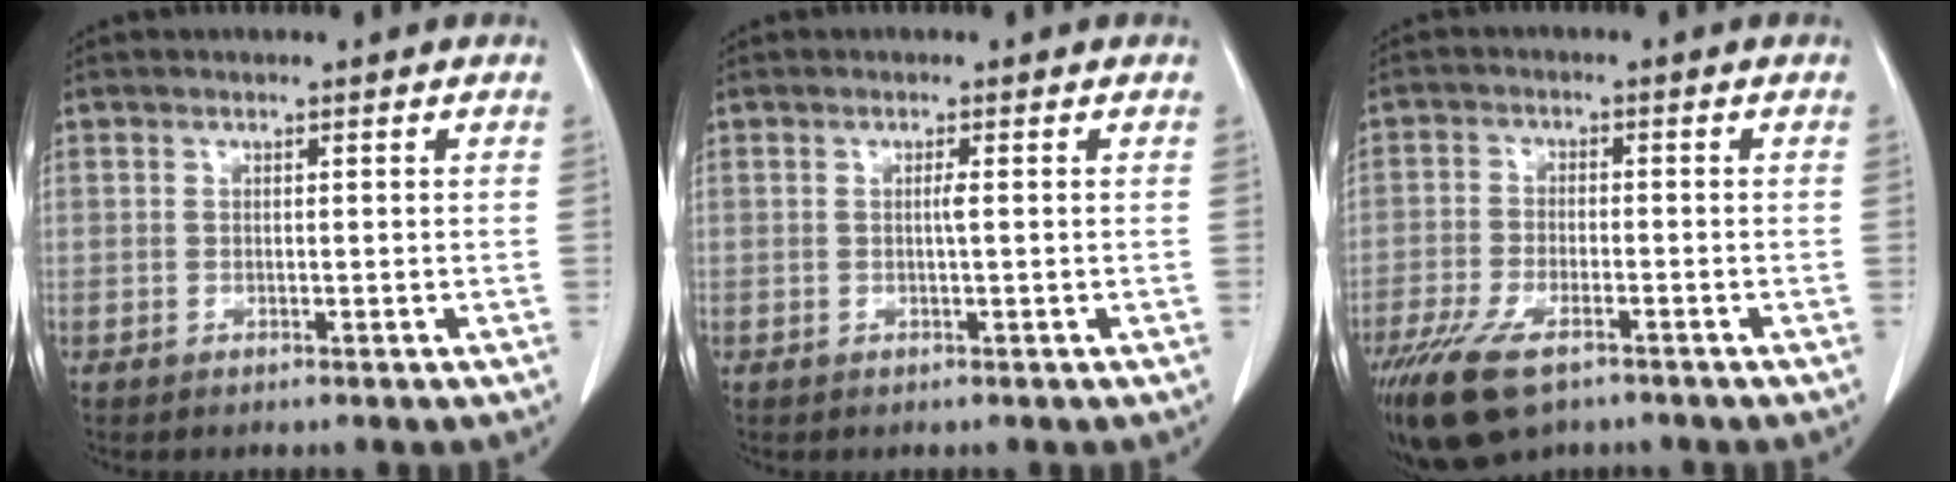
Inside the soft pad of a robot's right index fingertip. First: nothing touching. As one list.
[{"total": 0.8, "force": [0.0, -0.2, 0.8], "torque": [-0.015, -0.001, -0.001]}, {"total": 9.4, "force": [-6.3, 3.6, 6.0], "torque": [-0.119, -0.018, -0.109]}]